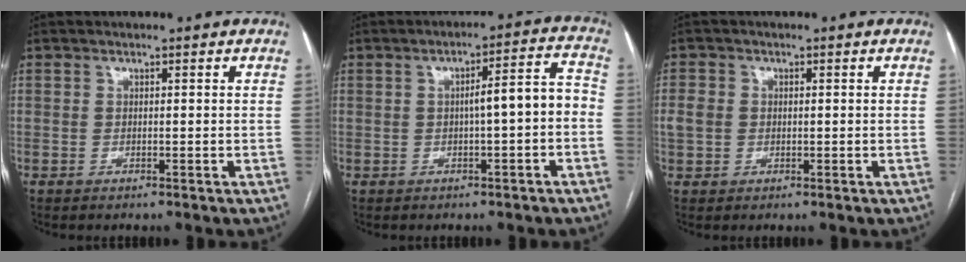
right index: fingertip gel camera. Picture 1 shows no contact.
{"total": 6.0, "force": [-0.8, 1.0, 5.9], "torque": [-0.080, 0.030, -0.010]}
{"total": 2.9, "force": [0.0, 2.6, 1.4], "torque": [-0.037, 0.013, 0.004]}